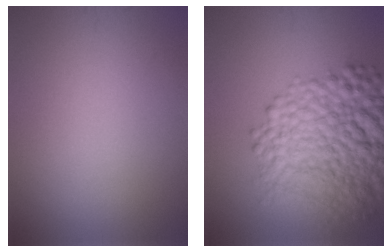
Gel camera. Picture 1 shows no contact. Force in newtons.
{"total": 11.5, "press": 11.5, "slide": 0.5}